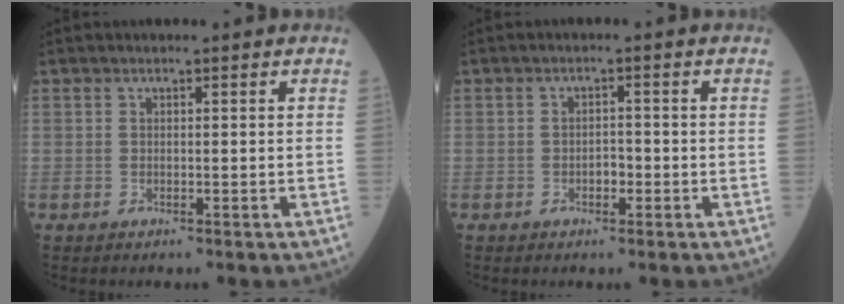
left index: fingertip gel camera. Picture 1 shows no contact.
{"total": 1.7, "force": [-0.7, 0.9, 1.2], "torque": [-0.017, 0.004, -0.012]}